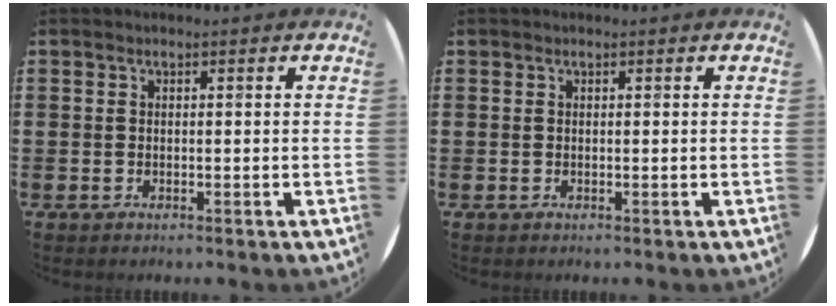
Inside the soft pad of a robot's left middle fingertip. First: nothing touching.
{"total": 0.0}